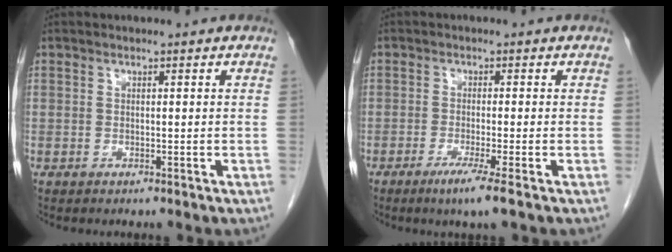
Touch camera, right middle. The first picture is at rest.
{"total": 4.1, "force": [-2.4, -0.6, 3.2], "torque": [-0.059, -0.015, -0.046]}